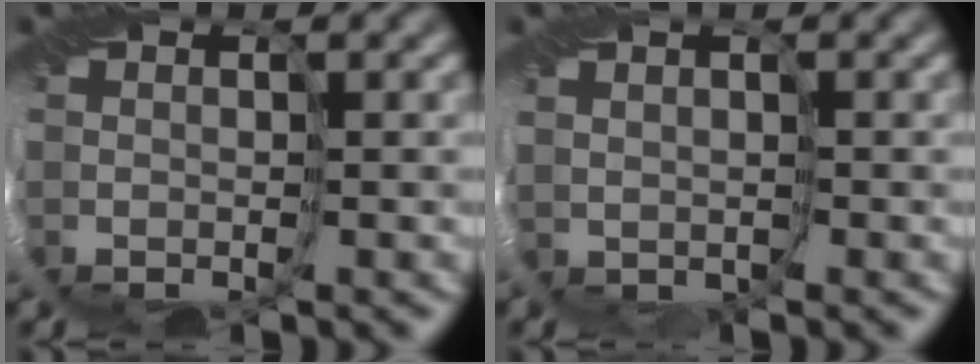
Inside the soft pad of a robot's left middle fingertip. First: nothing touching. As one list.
[{"total": 1.2, "force": [0.2, 0.9, 0.7], "torque": [-0.016, -0.002, 0.005]}]